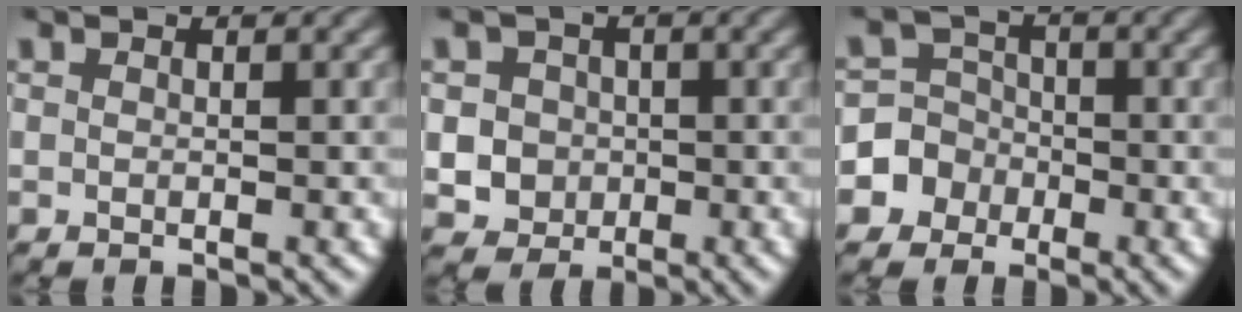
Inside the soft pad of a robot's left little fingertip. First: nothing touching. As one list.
[{"total": 4.5, "force": [-0.5, 4.3, 1.3], "torque": [-0.012, 0.020, -0.022]}, {"total": 4.6, "force": [-1.8, 4.2, 0.3], "torque": [0.007, 0.008, -0.059]}]